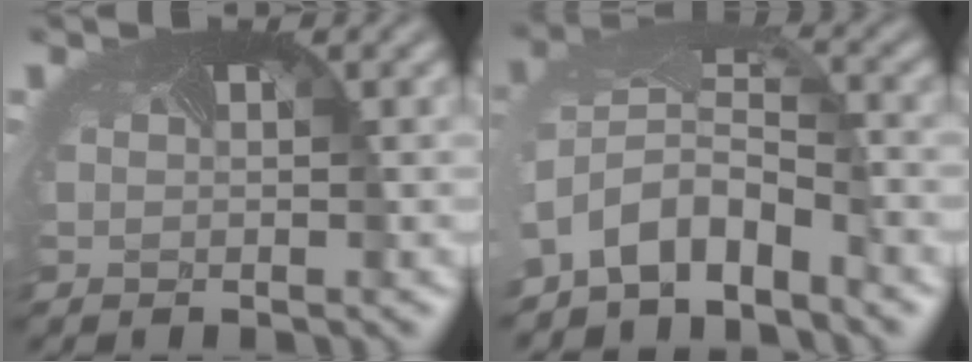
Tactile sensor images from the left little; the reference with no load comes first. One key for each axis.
{"total": 6.8, "fx": -4.2, "fy": 3.3, "fz": 4.3, "tx": -0.086, "ty": -0.008, "tz": -0.085}